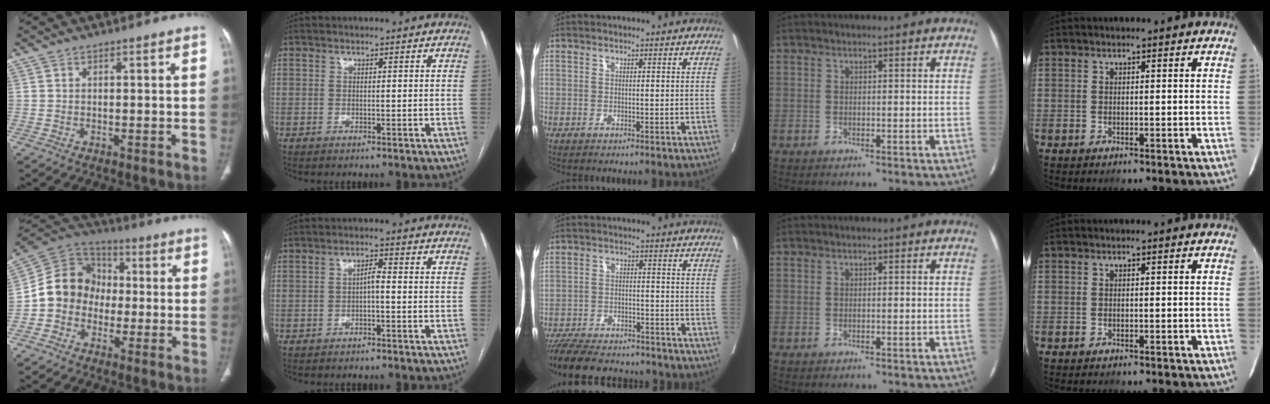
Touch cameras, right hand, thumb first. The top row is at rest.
{"thumb": {"total": 11.8, "force": [-1.8, 10.4, 5.3], "torque": [-0.068, 0.038, -0.047]}, "index": {"total": 1.8, "force": [-0.5, 0.4, 1.7], "torque": [-0.026, 0.005, -0.011]}, "middle": {"total": 14.4, "force": [-12.9, 3.8, 5.3], "torque": [-0.099, -0.004, -0.191]}}